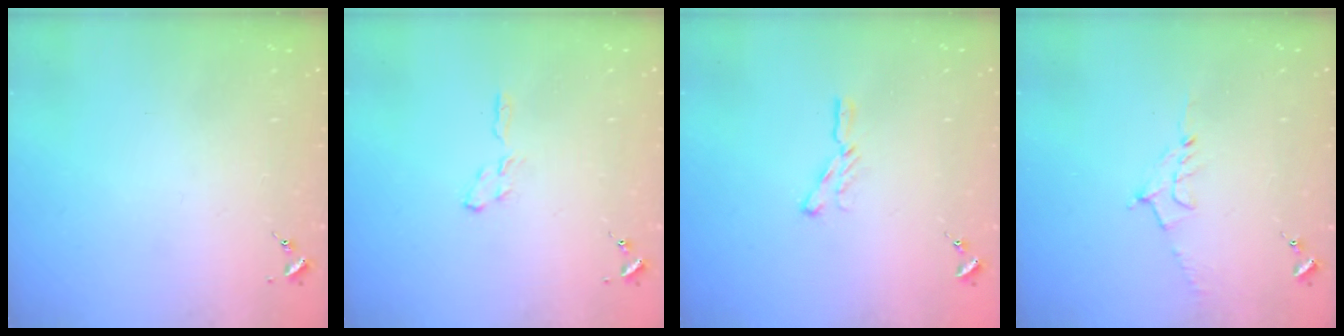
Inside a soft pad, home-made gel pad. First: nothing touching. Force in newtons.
{"total": 4.5, "press": 4.5, "slide": 0.5}
{"total": 4.7, "press": 4.6, "slide": 0.6}
{"total": 7.9, "press": 7.9, "slide": 1.0}